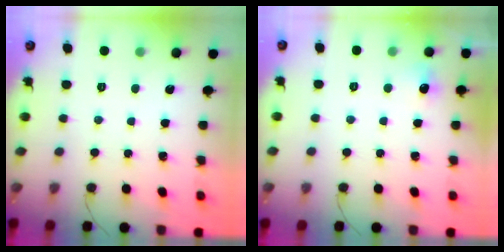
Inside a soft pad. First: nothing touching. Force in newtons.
{"total": 5.7, "press": 5.4, "slide": 1.8}